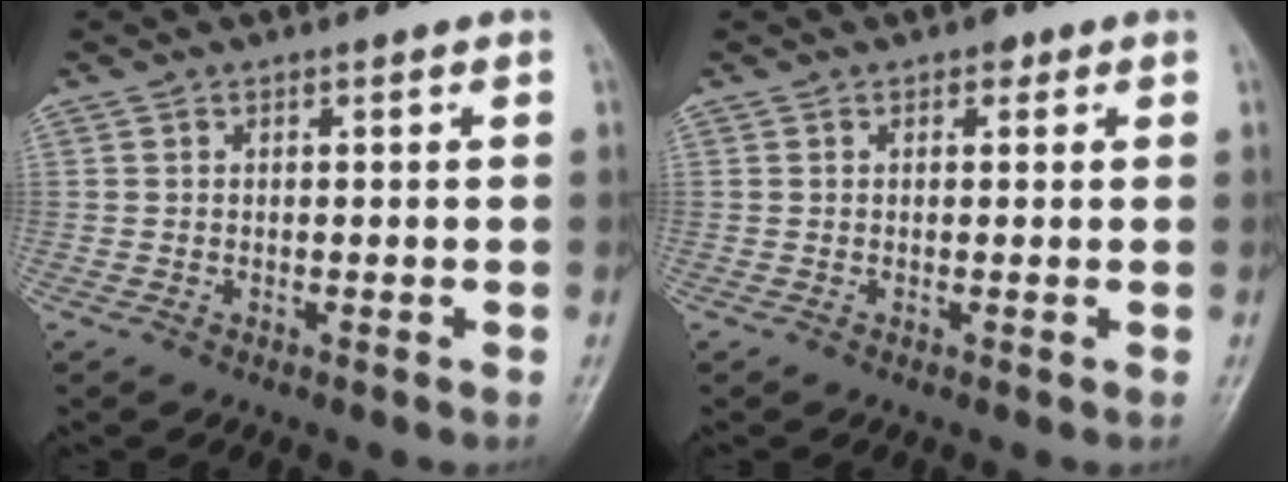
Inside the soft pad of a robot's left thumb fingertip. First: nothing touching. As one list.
[{"total": 1.4, "force": [0.7, 1.0, 0.8], "torque": [0.002, 0.001, 0.003]}]